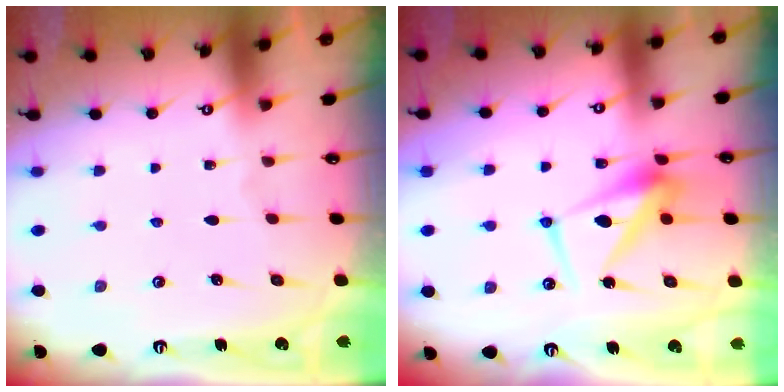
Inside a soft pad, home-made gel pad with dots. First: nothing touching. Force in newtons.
{"total": 11.2, "press": 11.2, "slide": 0.7}